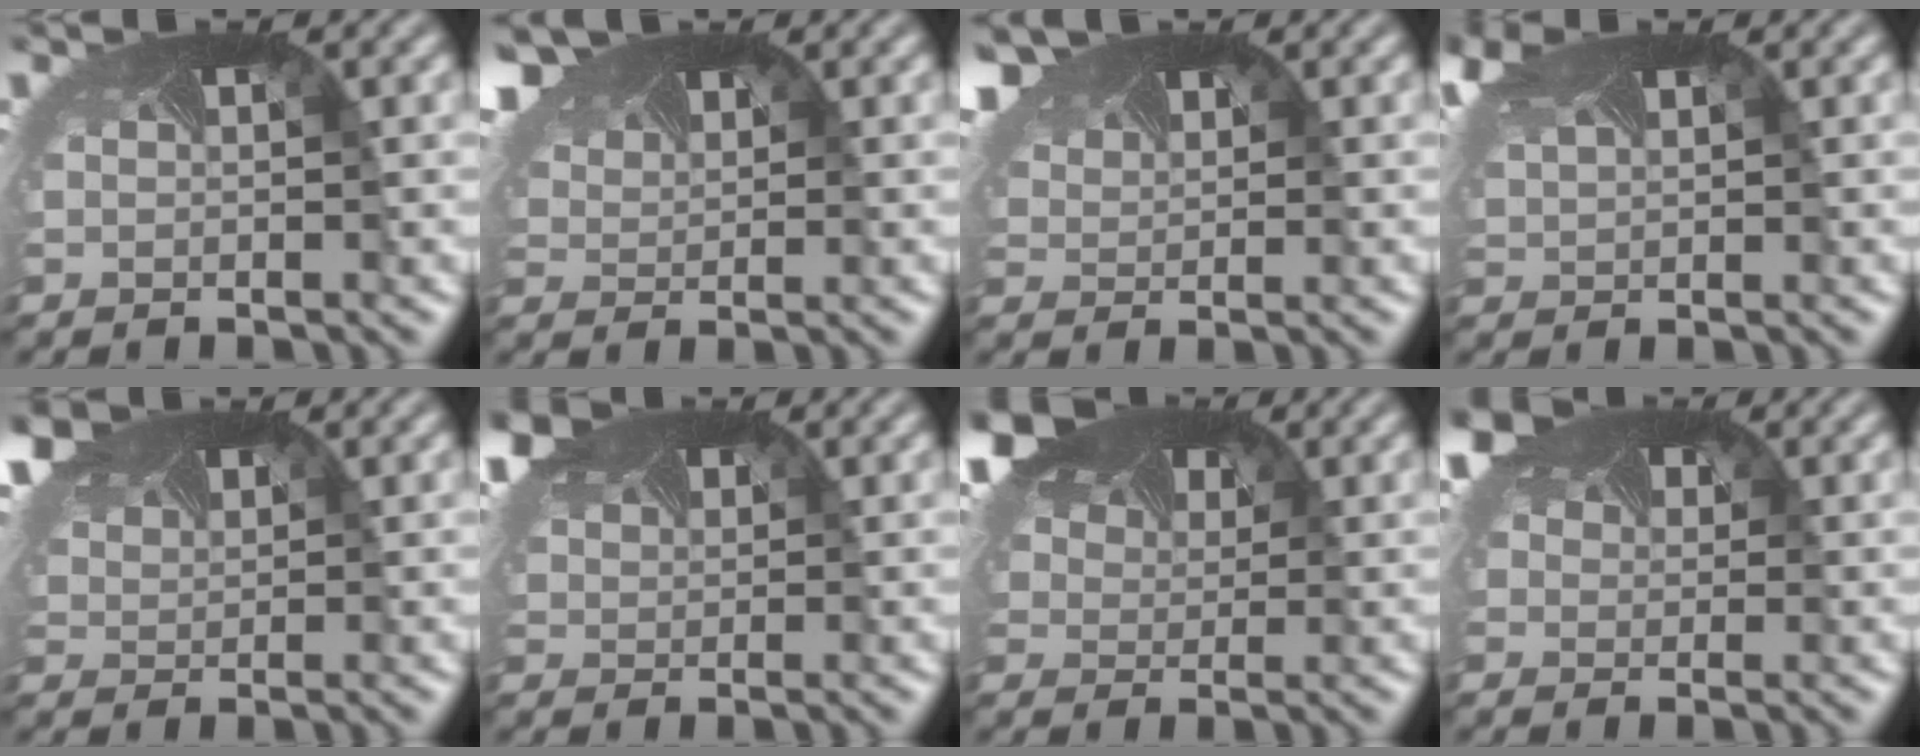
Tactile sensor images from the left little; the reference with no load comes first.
{"total": 5.6, "force": [4.3, 2.7, 2.4], "torque": [-0.093, 0.005, 0.087]}
{"total": 4.9, "force": [3.8, 2.4, 2.0], "torque": [-0.083, 0.001, 0.080]}
{"total": 4.6, "force": [2.9, 2.1, 2.9], "torque": [-0.101, 0.003, 0.061]}
{"total": 5.2, "force": [4.1, 2.4, 2.2], "torque": [-0.084, 0.004, 0.081]}
{"total": 4.7, "force": [3.5, 2.5, 1.9], "torque": [-0.075, 0.002, 0.069]}
{"total": 9.9, "force": [5.9, 5.9, 5.3], "torque": [-0.134, 0.024, 0.104]}
{"total": 5.7, "force": [3.8, 3.5, 2.4], "torque": [-0.080, 0.010, 0.059]}